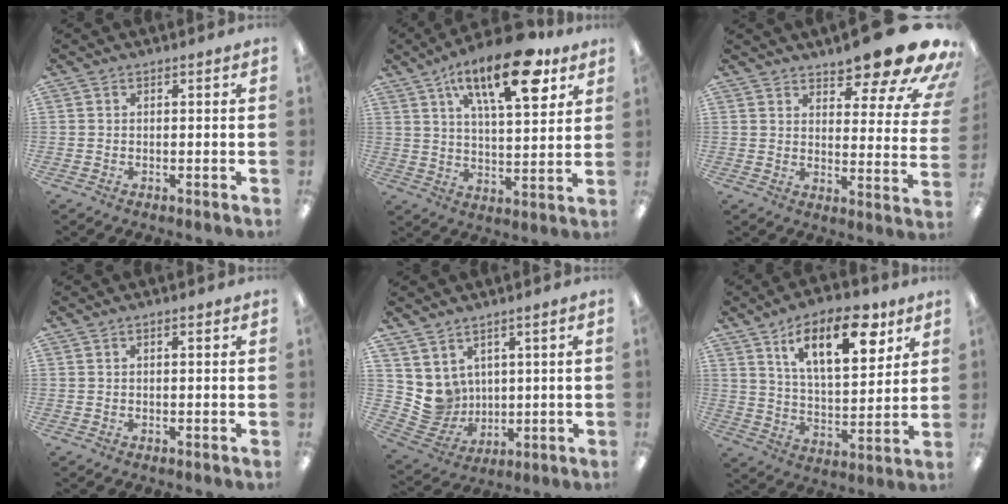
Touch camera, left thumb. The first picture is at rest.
{"total": 19.9, "force": [11.0, 7.9, 14.6], "torque": [-0.212, -0.048, 0.171]}
{"total": 14.6, "force": [11.6, 3.4, 8.3], "torque": [-0.105, -0.094, 0.189]}
{"total": 0.9, "force": [0.4, 0.3, 0.7], "torque": [-0.014, 0.003, 0.006]}
{"total": 7.4, "force": [4.0, 6.3, -0.2], "torque": [-0.026, -0.032, 0.091]}
{"total": 17.0, "force": [9.6, 7.3, 11.9], "torque": [-0.174, -0.035, 0.155]}